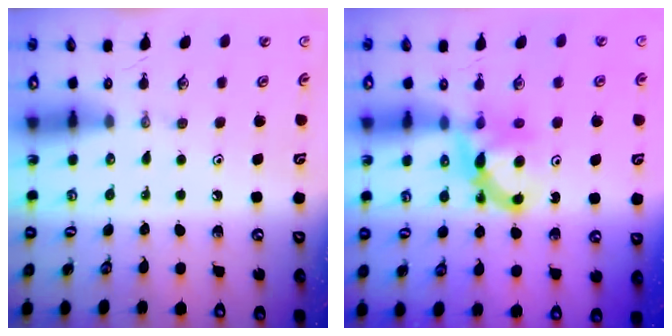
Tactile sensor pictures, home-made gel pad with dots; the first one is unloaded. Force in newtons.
{"total": 7.2, "press": 7.2, "slide": 0.4}